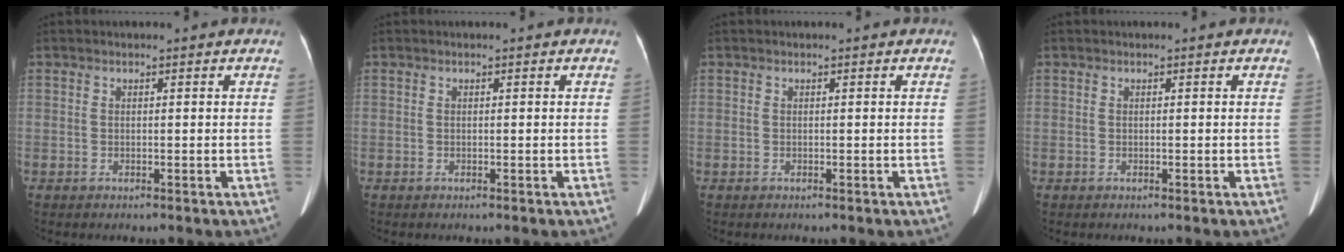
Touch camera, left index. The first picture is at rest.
{"total": 0.0}
{"total": 0.0}
{"total": 0.0}